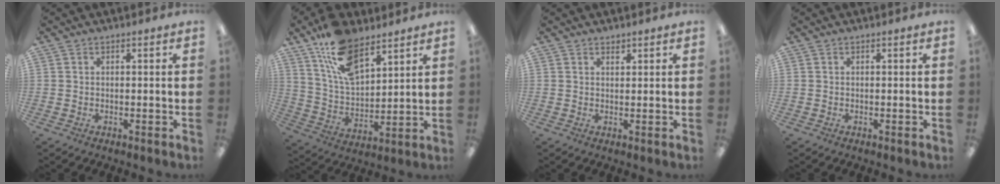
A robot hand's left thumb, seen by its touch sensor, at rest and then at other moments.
{"total": 15.6, "force": [10.1, 7.4, 9.3], "torque": [-0.177, -0.037, 0.186]}
{"total": 1.2, "force": [1.1, 0.4, 0.2], "torque": [0.003, -0.005, 0.021]}
{"total": 0.0}